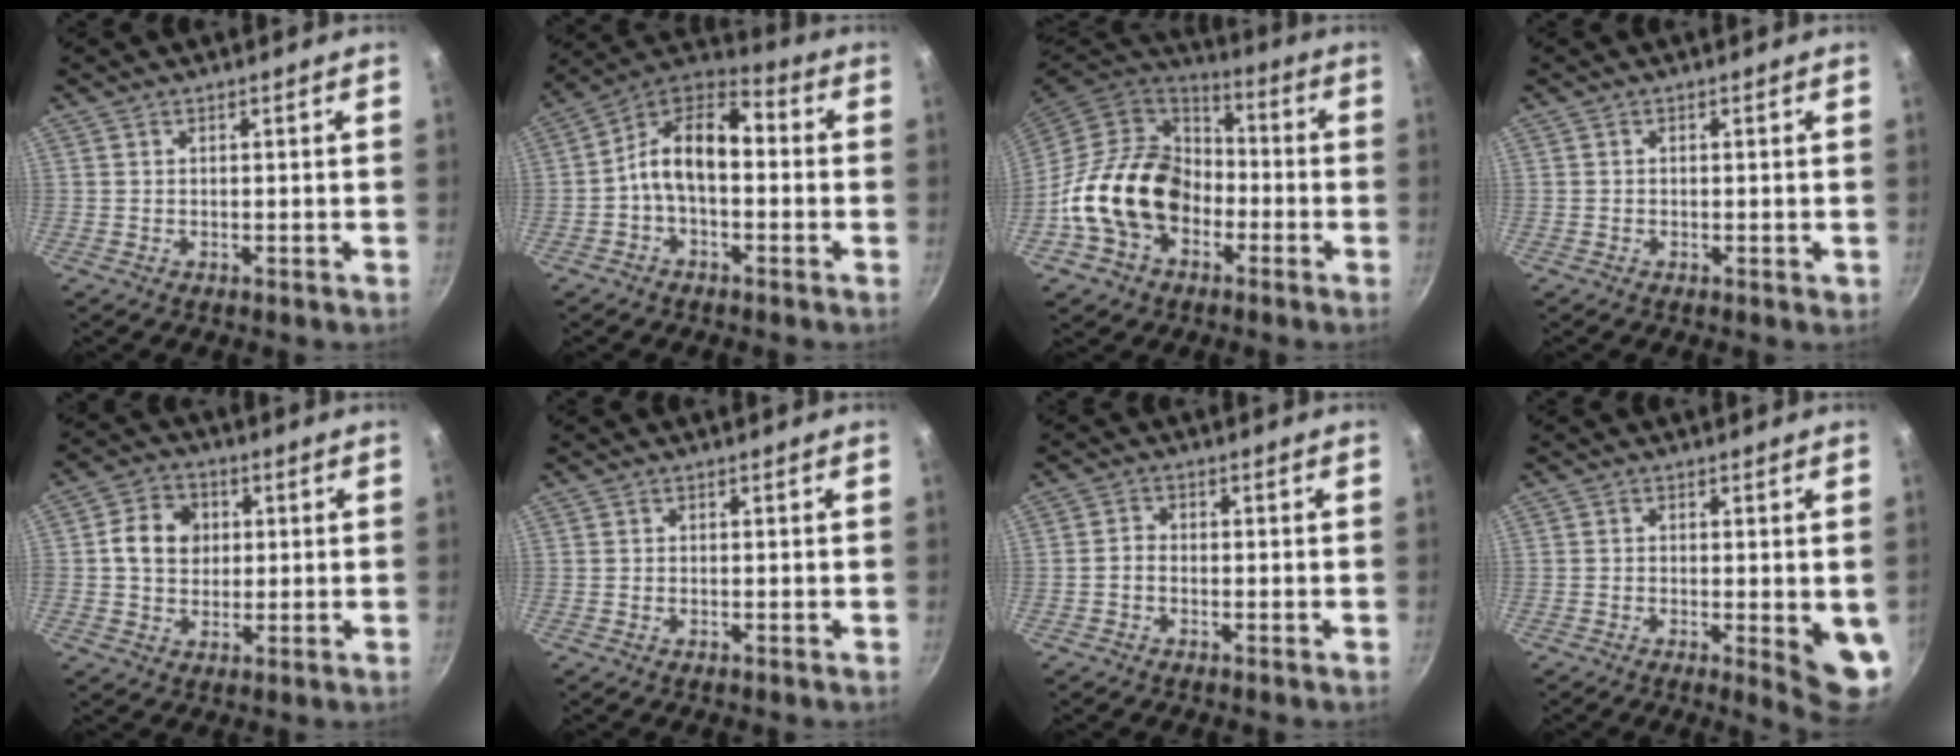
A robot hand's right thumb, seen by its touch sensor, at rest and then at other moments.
{"total": 12.5, "force": [-0.9, 7.4, 10.0], "torque": [-0.159, 0.048, -0.038]}
{"total": 19.6, "force": [-5.2, 14.7, 11.9], "torque": [-0.191, 0.053, -0.103]}
{"total": 1.0, "force": [-0.4, 0.6, 0.7], "torque": [-0.008, 0.003, -0.007]}
{"total": 8.2, "force": [1.3, 6.9, 4.1], "torque": [-0.045, 0.006, 0.010]}
{"total": 0.0}
{"total": 1.9, "force": [-0.9, 1.4, 0.9], "torque": [-0.015, 0.015, -0.021]}
{"total": 6.7, "force": [-0.9, 1.8, 6.4], "torque": [-0.073, -0.012, -0.009]}